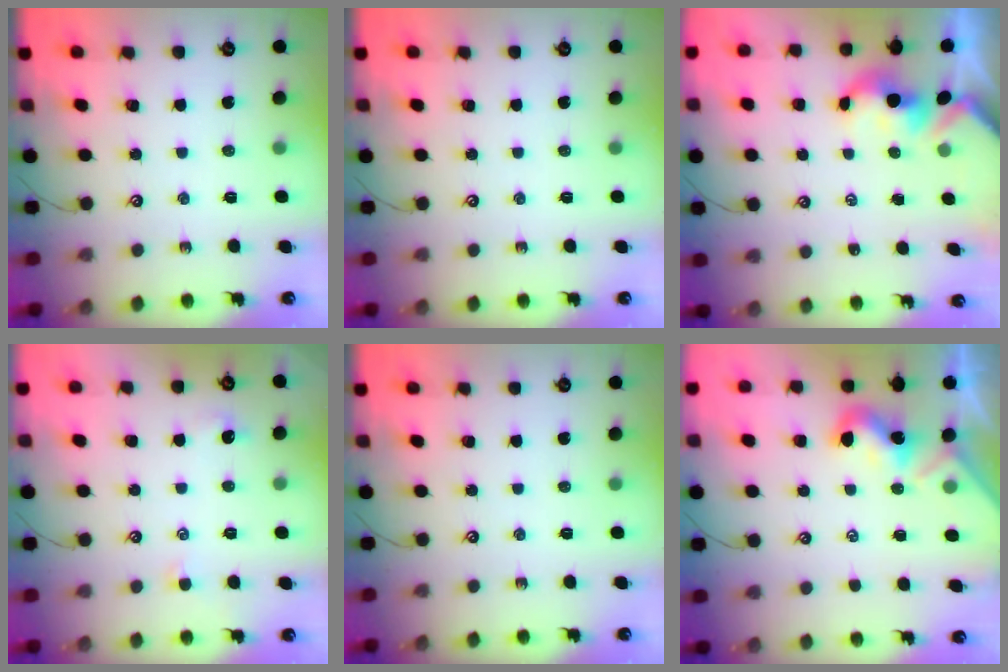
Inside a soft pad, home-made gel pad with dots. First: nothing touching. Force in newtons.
{"total": 0.0}
{"total": 1.5, "press": 1.5, "slide": 0.2}
{"total": 0.5, "press": 0.1, "slide": 0.5}
{"total": 0.0}
{"total": 1.8, "press": 1.8, "slide": 0.4}